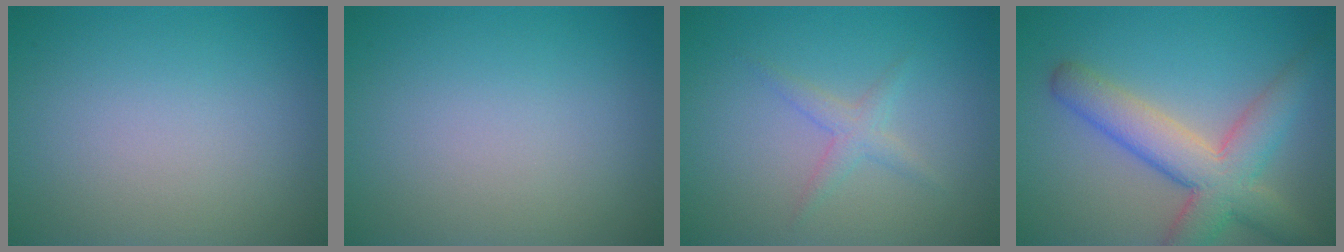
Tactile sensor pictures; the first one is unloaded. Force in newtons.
{"total": 0.0}
{"total": 1.6, "press": 1.6, "slide": 0.1}
{"total": 6.8, "press": 6.8, "slide": 0.5}